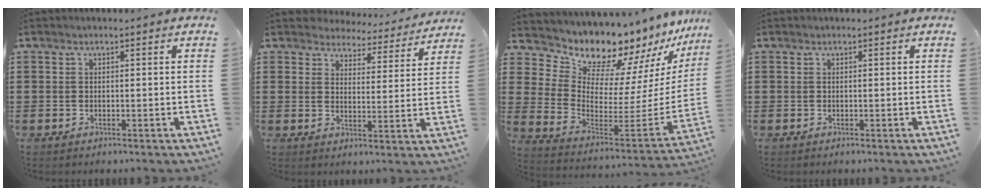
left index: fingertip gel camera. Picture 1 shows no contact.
{"total": 4.2, "force": [4.2, 0.4, -0.1], "torque": [-0.015, -0.037, 0.069]}
{"total": 10.7, "force": [10.5, 2.2, 0.8], "torque": [-0.051, -0.112, 0.177]}
{"total": 0.0}